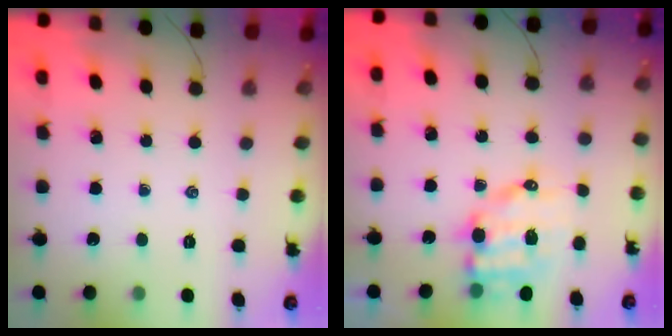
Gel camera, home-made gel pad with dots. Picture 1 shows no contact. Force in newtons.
{"total": 10.2, "press": 10.0, "slide": 1.7}